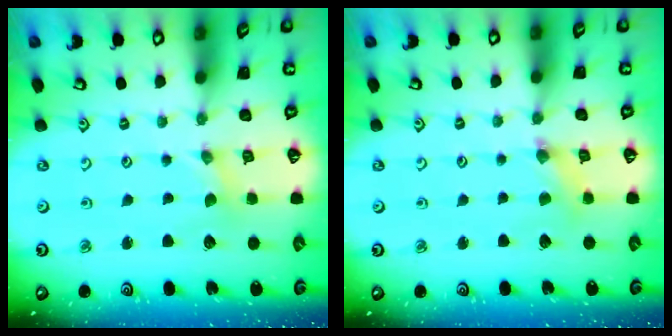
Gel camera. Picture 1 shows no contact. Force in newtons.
{"total": 2.0, "press": 2.0, "slide": 0.4}